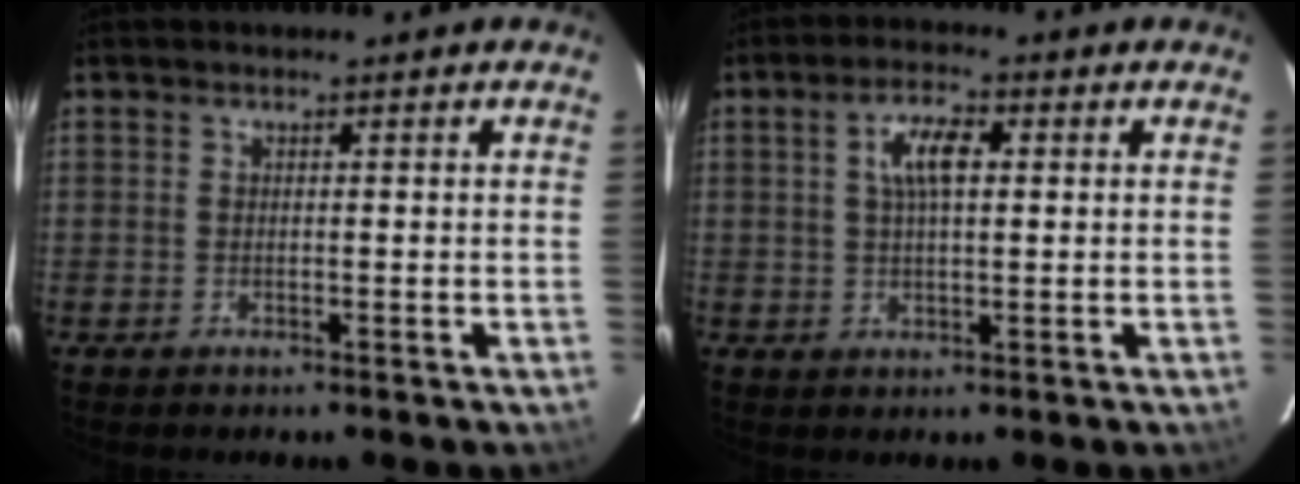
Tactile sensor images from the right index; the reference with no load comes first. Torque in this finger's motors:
{"motor_torque": [0.83, 0.00, 0.41, 0.10]}